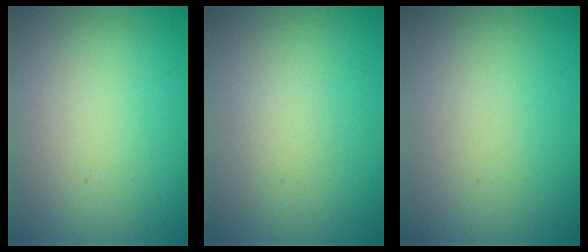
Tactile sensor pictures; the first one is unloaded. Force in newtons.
{"total": 0.7, "press": 0.7, "slide": 0.1}
{"total": 0.0}